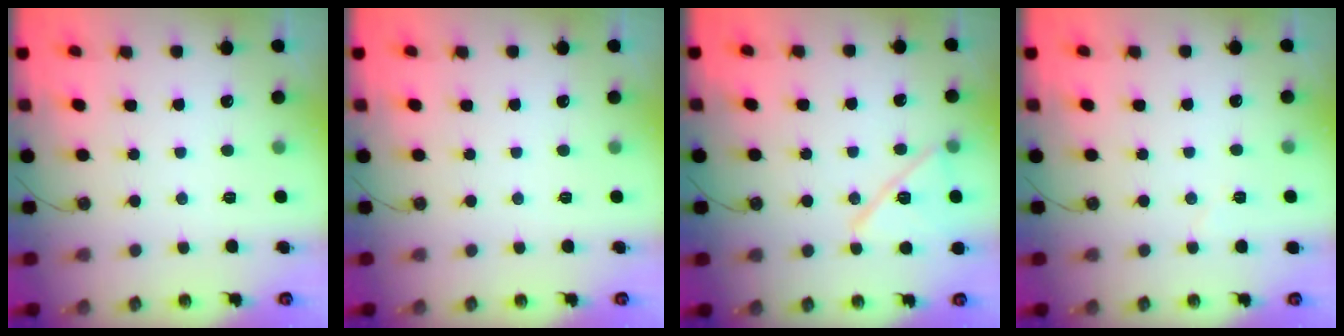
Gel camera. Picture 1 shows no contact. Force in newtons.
{"total": 0.0}
{"total": 13.4, "press": 13.4, "slide": 0.7}
{"total": 2.9, "press": 2.4, "slide": 1.7}